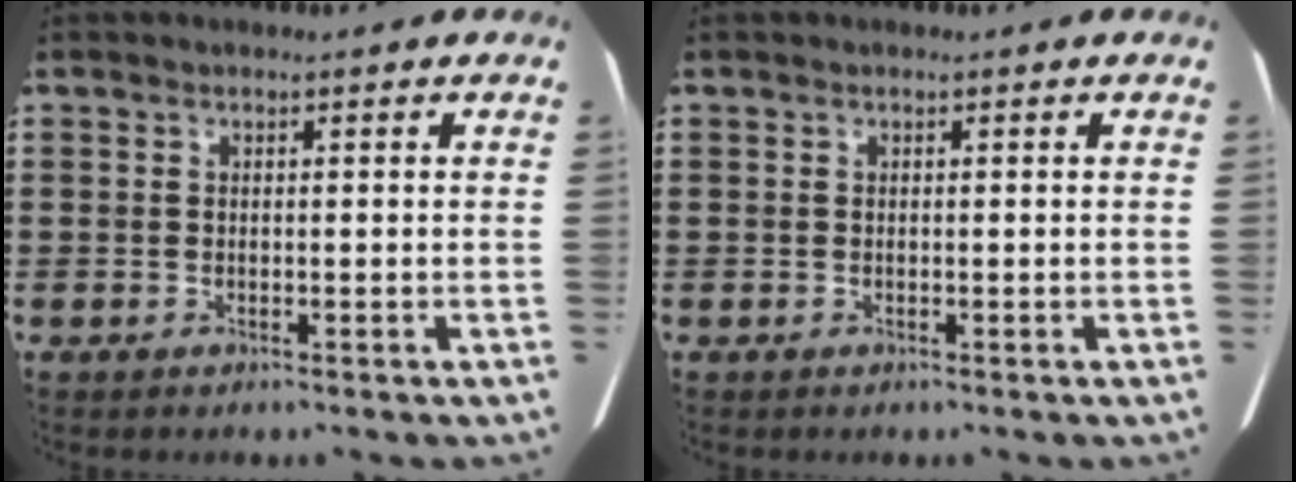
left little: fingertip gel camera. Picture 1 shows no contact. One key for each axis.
{"total": 0.0}